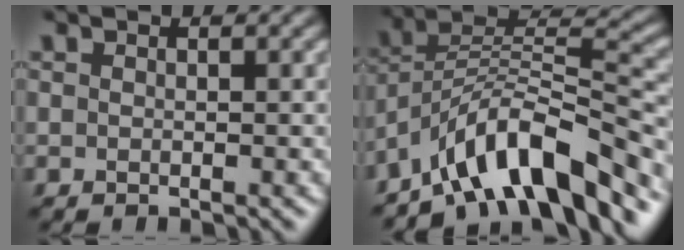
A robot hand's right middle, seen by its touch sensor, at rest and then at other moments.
{"total": 11.1, "force": [-7.6, 3.6, 7.3], "torque": [-0.106, 0.018, -0.147]}